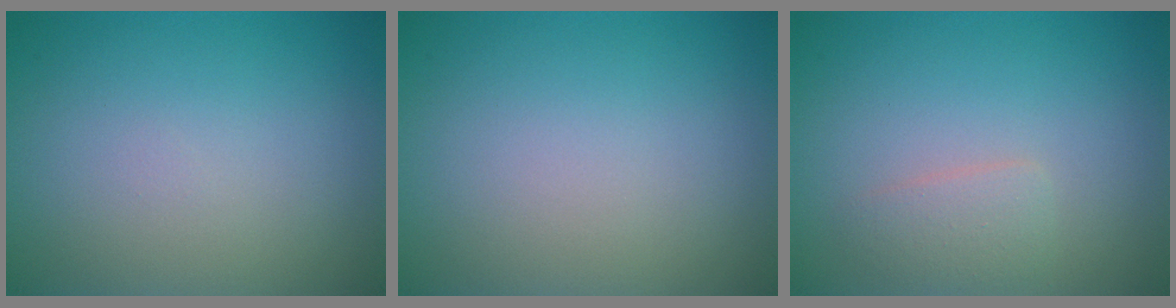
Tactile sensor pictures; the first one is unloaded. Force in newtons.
{"total": 0.0}
{"total": 1.6, "press": 1.6, "slide": 0.0}